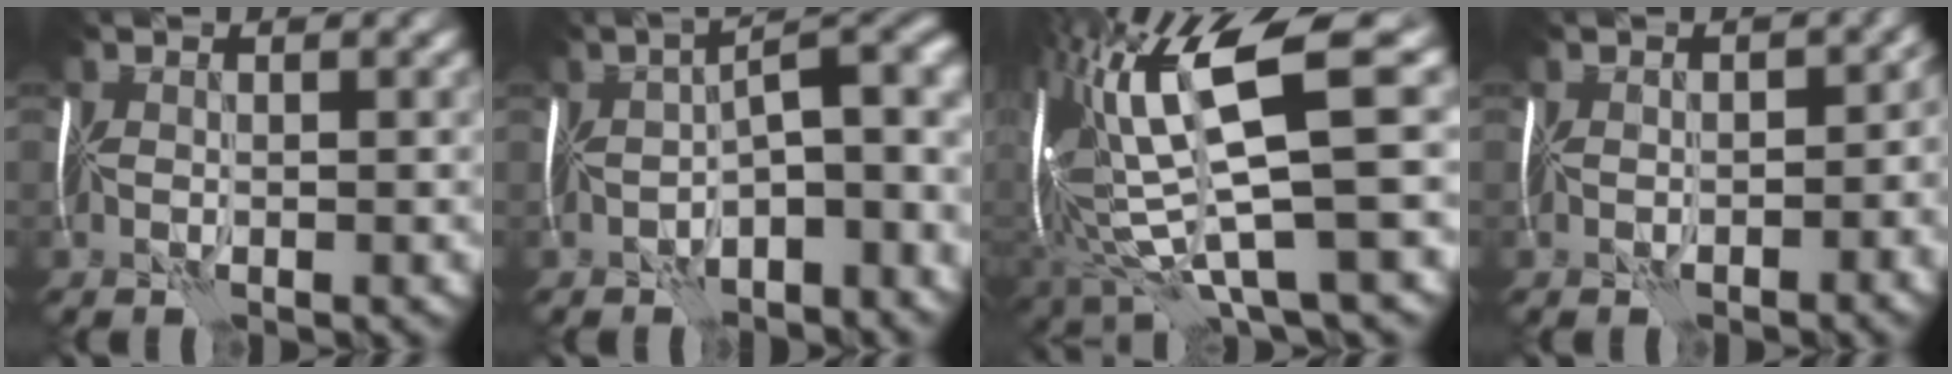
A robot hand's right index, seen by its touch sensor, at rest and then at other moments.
{"total": 8.6, "force": [-2.1, 3.5, 7.6], "torque": [-0.092, 0.008, -0.029]}
{"total": 13.1, "force": [2.3, 3.0, 12.6], "torque": [-0.253, 0.004, 0.052]}
{"total": 5.4, "force": [-1.2, 3.6, 3.8], "torque": [0.001, 0.011, -0.016]}